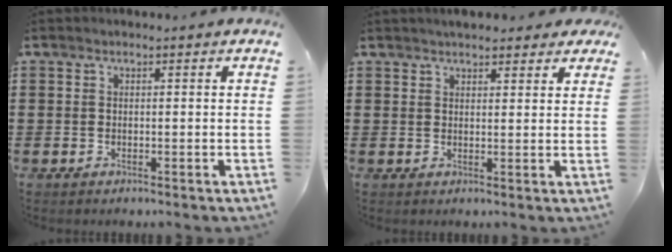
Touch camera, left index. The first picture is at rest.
{"total": 2.9, "force": [2.7, 0.8, 0.7], "torque": [-0.013, -0.001, 0.048]}